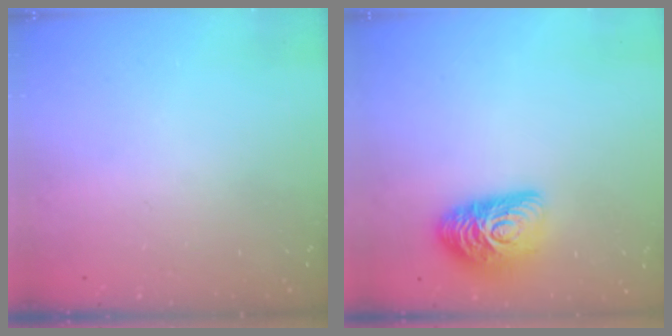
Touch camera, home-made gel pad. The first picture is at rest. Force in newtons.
{"total": 13.8, "press": 13.8, "slide": 0.4}